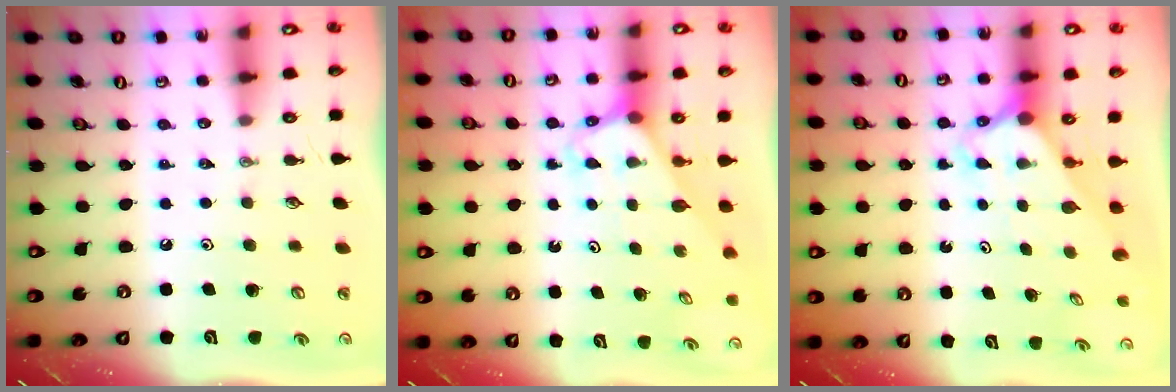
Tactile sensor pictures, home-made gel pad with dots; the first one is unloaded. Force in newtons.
{"total": 3.0, "press": 3.0, "slide": 0.2}
{"total": 2.6, "press": 2.6, "slide": 0.1}